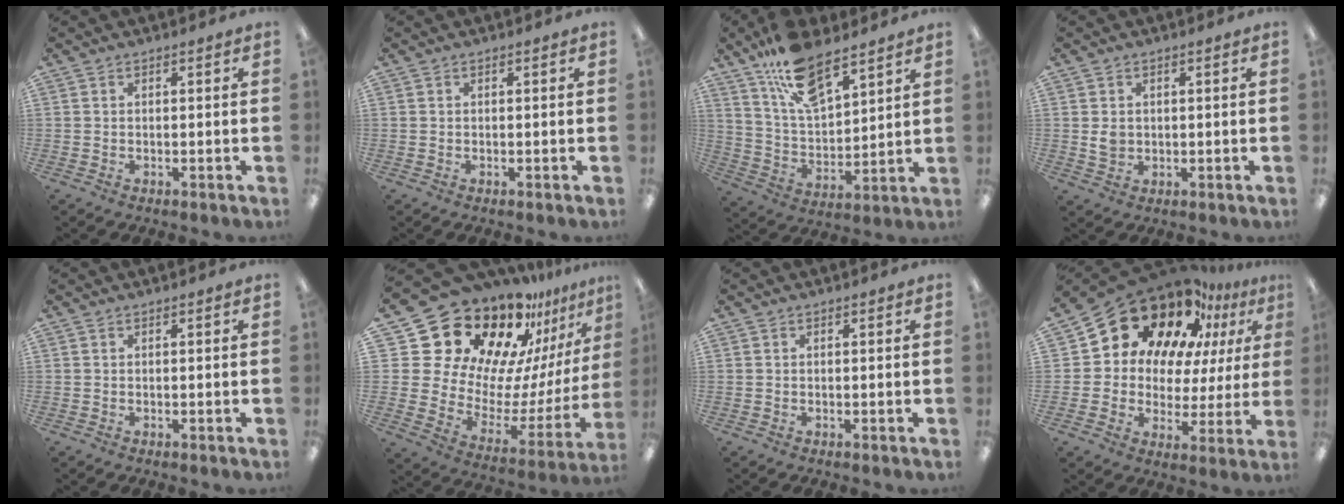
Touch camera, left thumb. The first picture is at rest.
{"total": 0.0}
{"total": 15.4, "force": [11.1, 6.3, 8.6], "torque": [-0.155, -0.053, 0.198]}
{"total": 3.2, "force": [0.4, 2.7, 1.6], "torque": [-0.023, 0.002, 0.006]}
{"total": 0.0}
{"total": 24.6, "force": [18.7, 12.7, 9.8], "torque": [-0.150, -0.165, 0.354]}
{"total": 0.0}
{"total": 19.4, "force": [13.7, 11.3, 7.6], "torque": [-0.147, -0.092, 0.251]}